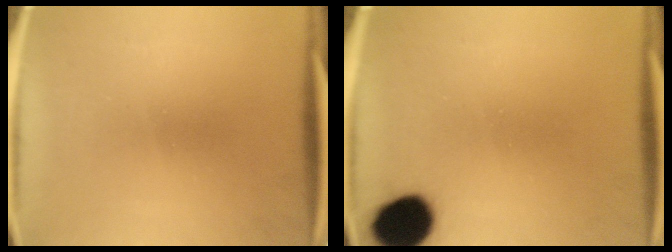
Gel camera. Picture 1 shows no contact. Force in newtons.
{"total": 11.7}